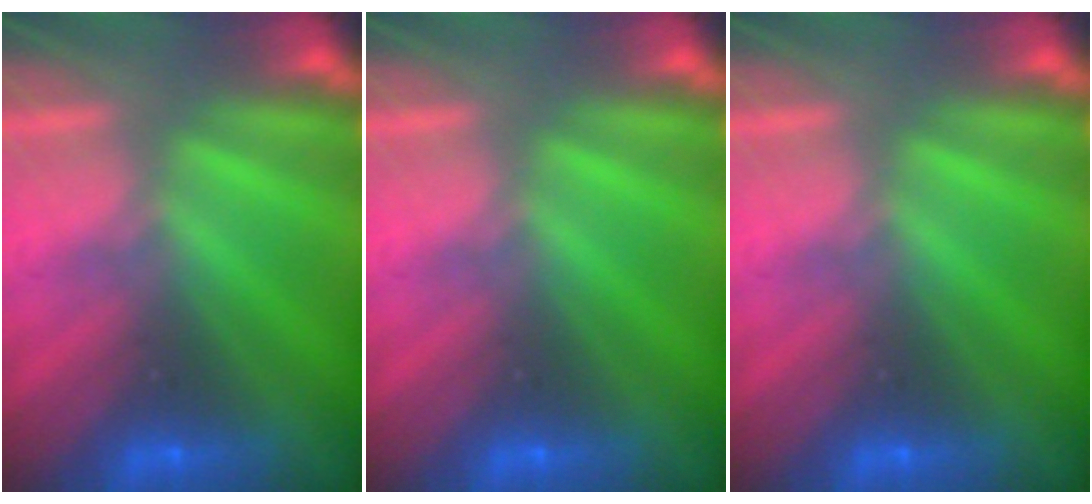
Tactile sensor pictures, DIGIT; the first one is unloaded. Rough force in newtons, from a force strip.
{"total": 0.0}
{"total": 0.0}